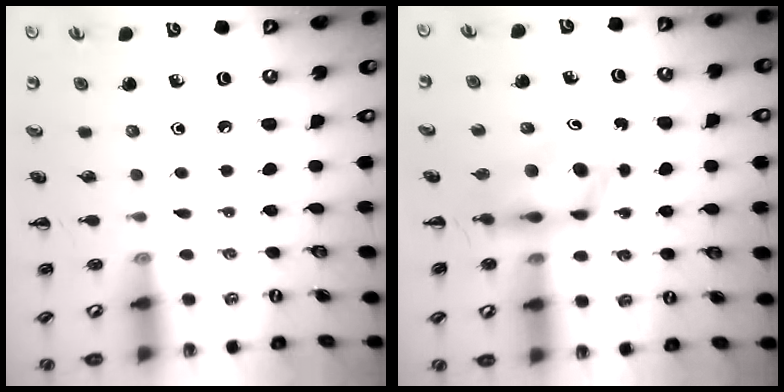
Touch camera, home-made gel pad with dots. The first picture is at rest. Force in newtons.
{"total": 5.1, "press": 5.0, "slide": 0.7}